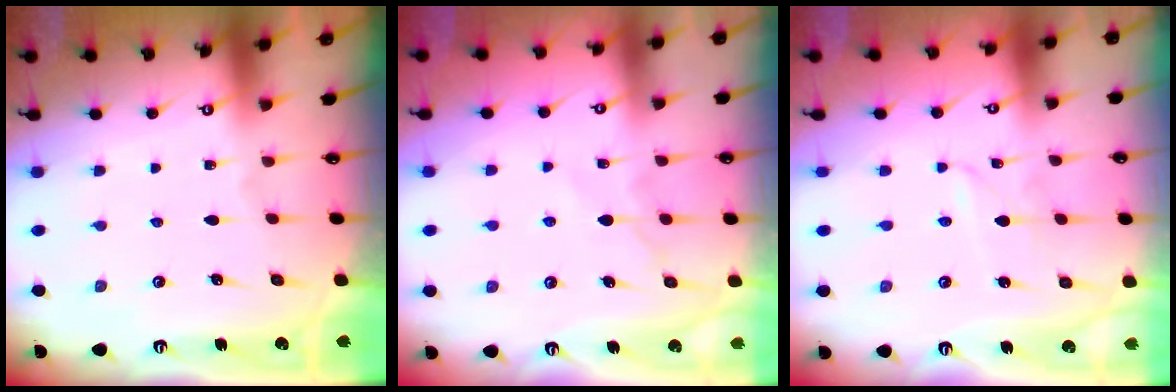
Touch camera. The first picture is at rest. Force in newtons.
{"total": 6.0, "press": 6.0, "slide": 0.9}
{"total": 1.7, "press": 1.7, "slide": 0.2}